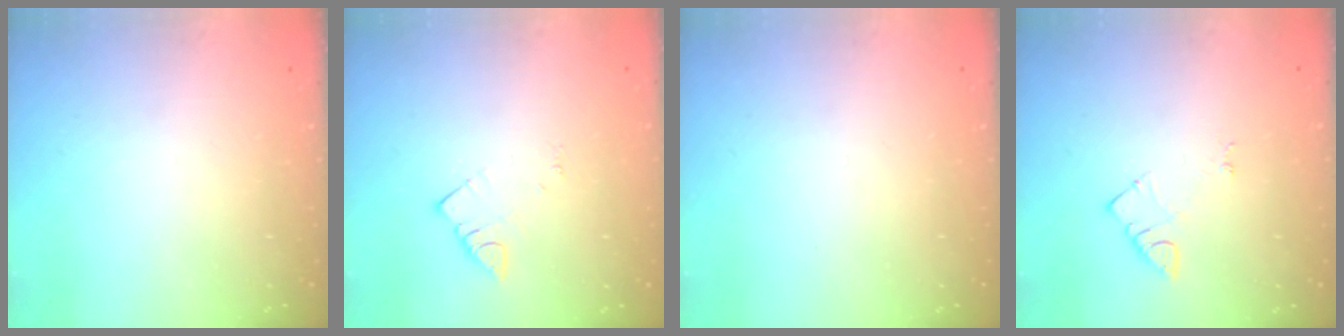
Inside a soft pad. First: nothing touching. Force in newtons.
{"total": 3.3, "press": 3.3, "slide": 0.2}
{"total": 0.0}
{"total": 4.2, "press": 4.1, "slide": 0.8}